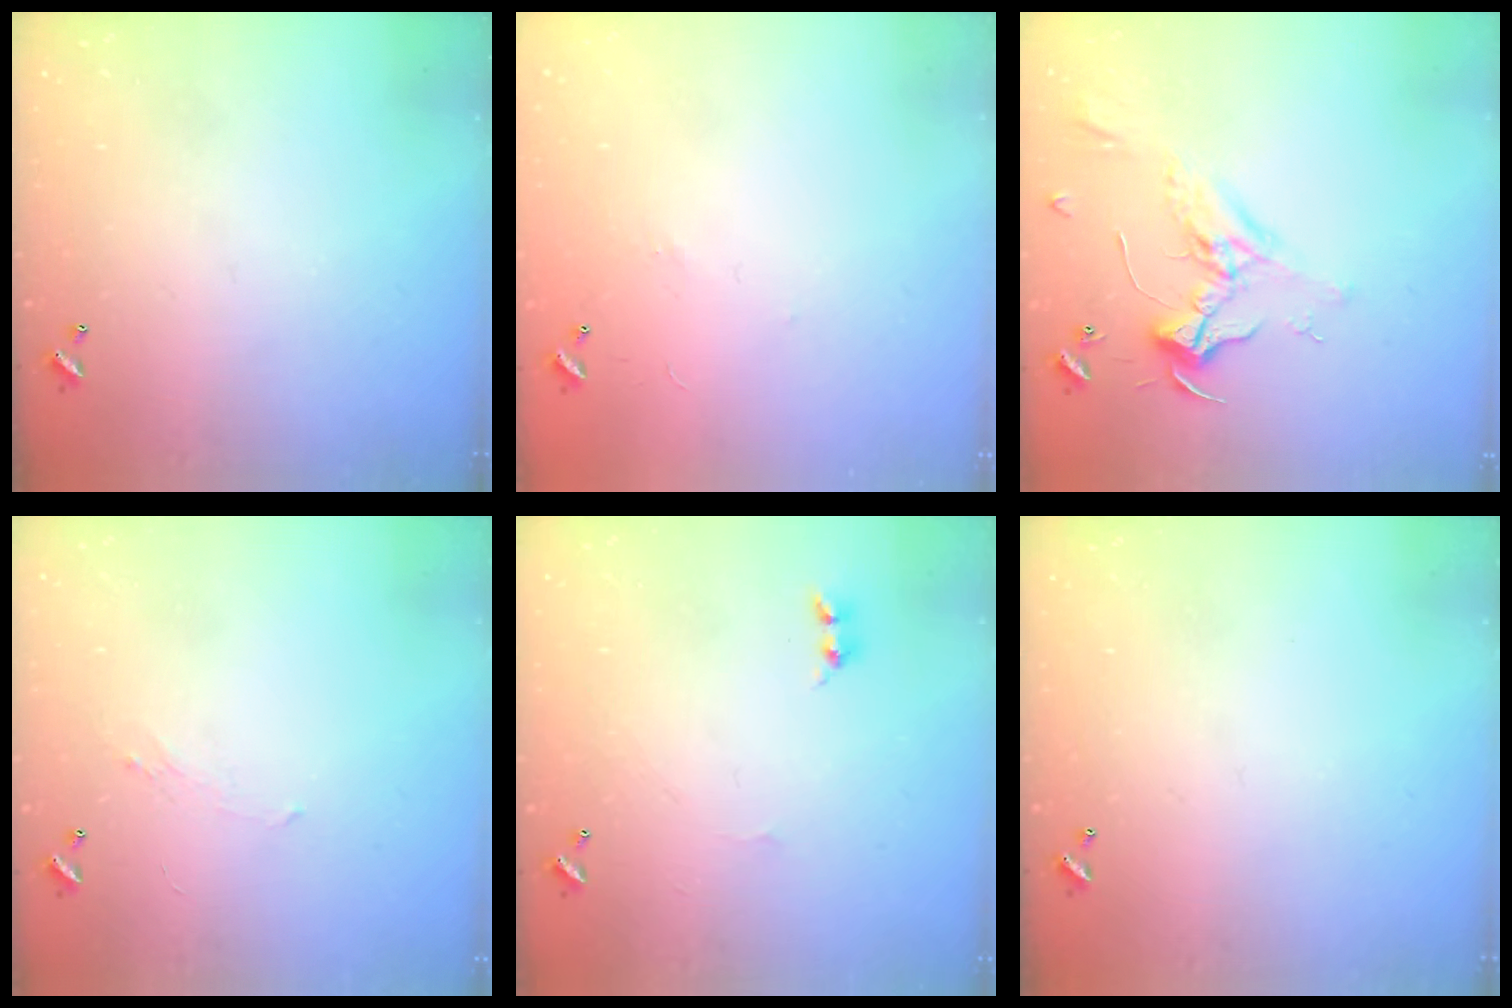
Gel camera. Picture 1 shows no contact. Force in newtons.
{"total": 7.1, "press": 7.0, "slide": 0.7}
{"total": 2.3, "press": 2.2, "slide": 0.7}
{"total": 1.3, "press": 1.1, "slide": 0.7}
{"total": 1.7, "press": 1.6, "slide": 0.5}
{"total": 0.0}